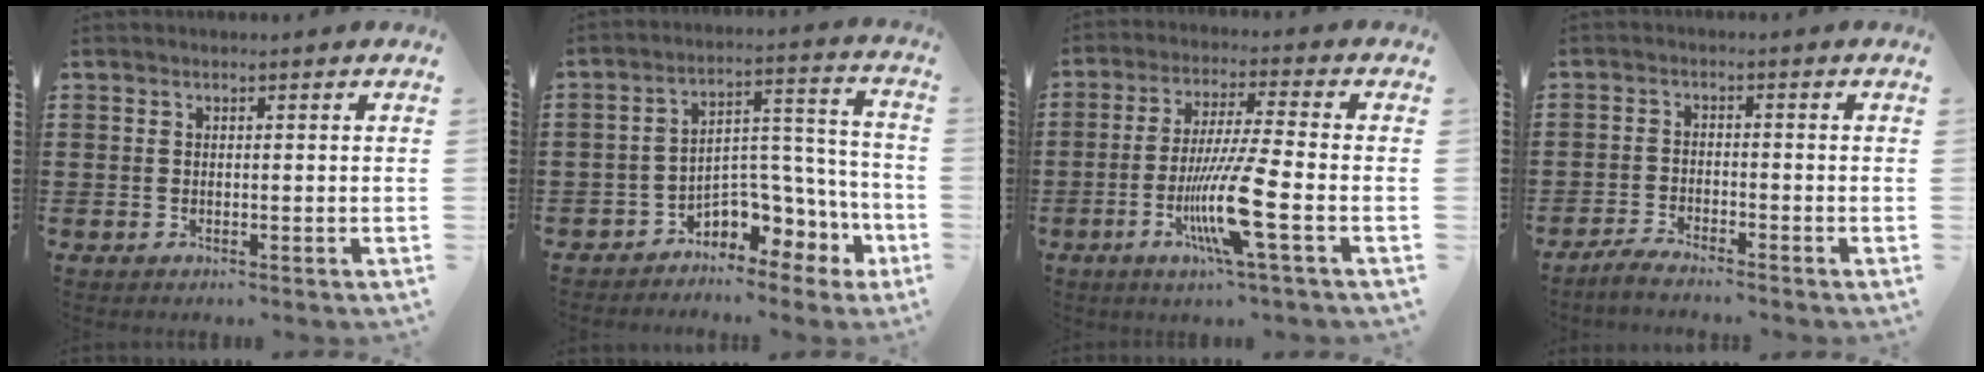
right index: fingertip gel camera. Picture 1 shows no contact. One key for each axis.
{"total": 5.7, "fx": -2.6, "fy": 4.5, "fz": 2.5, "tx": -0.055, "ty": -0.012, "tz": -0.045}
{"total": 10.9, "fx": -3.8, "fy": 0.4, "fz": 10.2, "tx": -0.210, "ty": -0.019, "tz": -0.077}
{"total": 2.4, "fx": -2.3, "fy": 0.0, "fz": 0.4, "tx": -0.011, "ty": 0.004, "tz": -0.048}